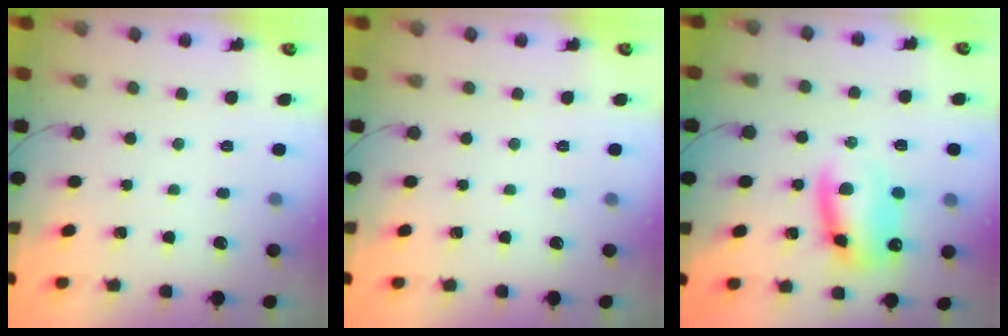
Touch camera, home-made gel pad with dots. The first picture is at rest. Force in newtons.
{"total": 0.0}
{"total": 11.2, "press": 11.0, "slide": 1.9}